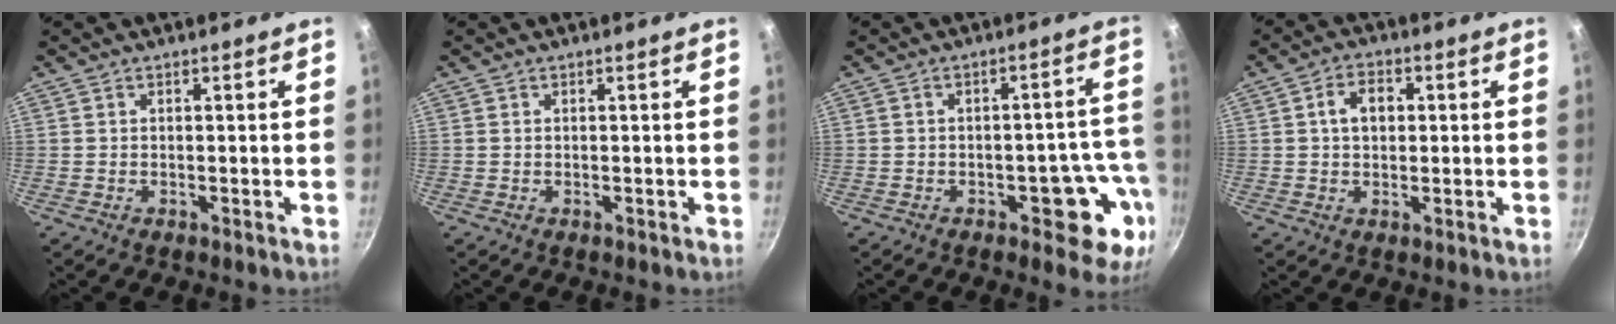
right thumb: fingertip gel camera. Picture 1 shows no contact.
{"total": 0.0}
{"total": 10.1, "force": [-3.9, 5.2, 7.8], "torque": [-0.027, 0.040, -0.040]}
{"total": 5.6, "force": [0.9, 3.9, 3.9], "torque": [-0.047, 0.012, 0.010]}